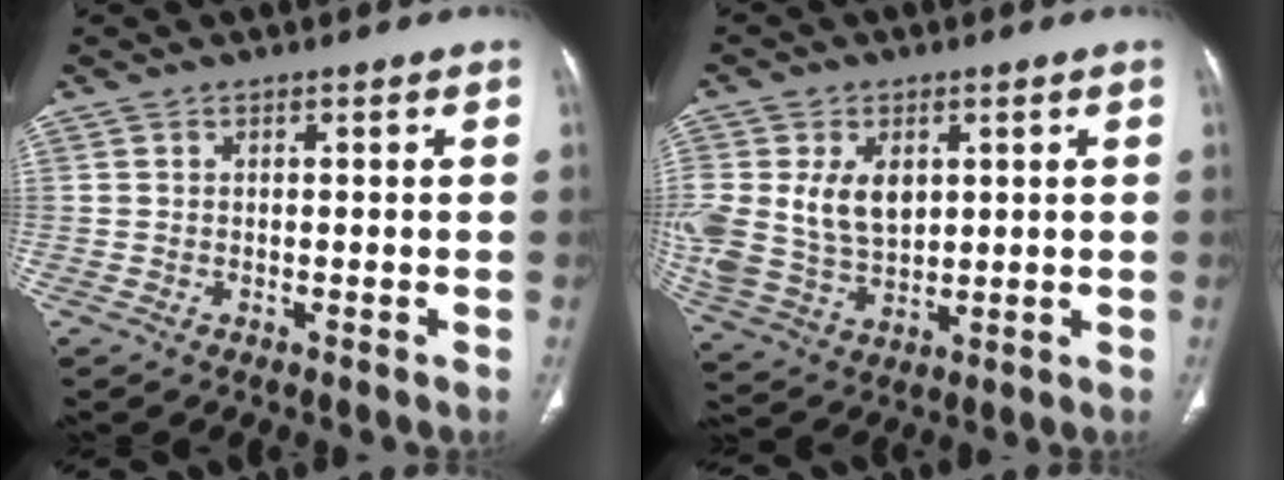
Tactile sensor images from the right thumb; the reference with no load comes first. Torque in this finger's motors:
{"motor_torque": [1.80, 1.77, 1.08, 0.85, 0.15]}